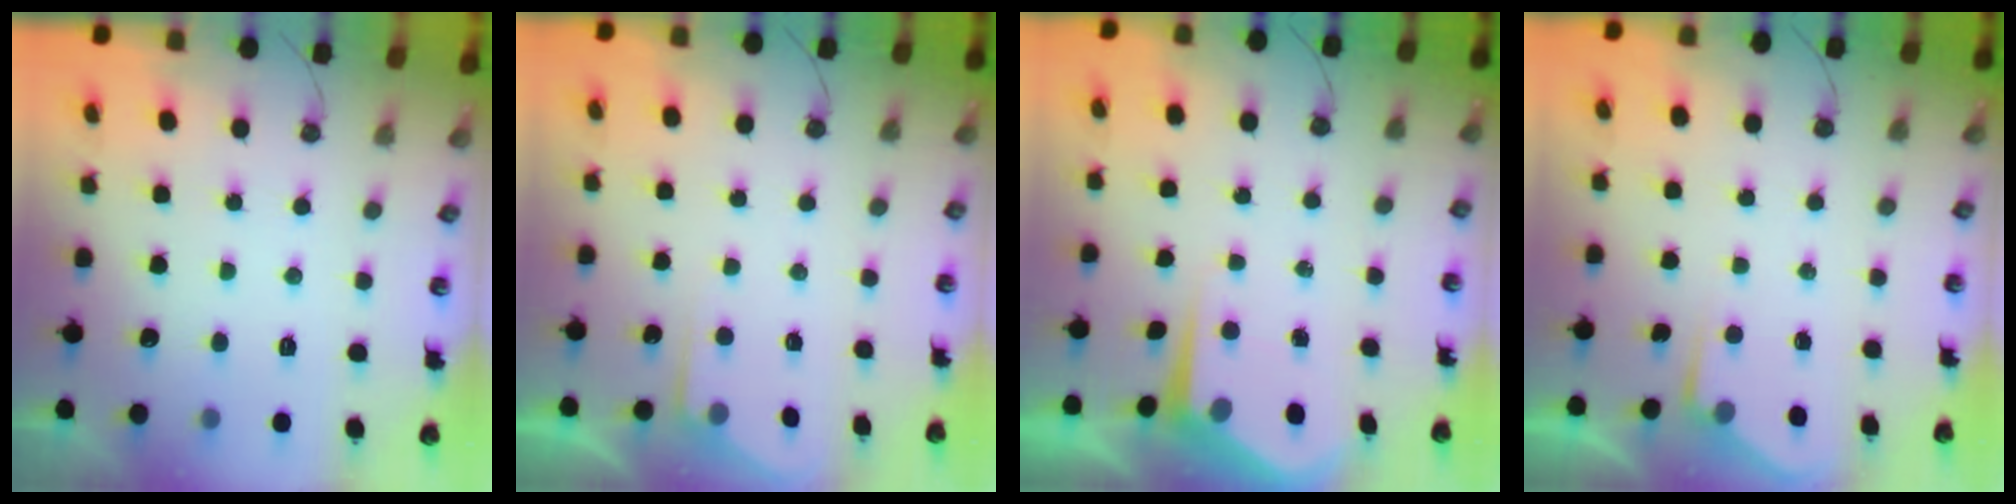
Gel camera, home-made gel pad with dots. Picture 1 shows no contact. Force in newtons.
{"total": 3.7, "press": 3.6, "slide": 0.5}
{"total": 6.1, "press": 6.0, "slide": 0.6}
{"total": 3.4, "press": 3.4, "slide": 0.5}